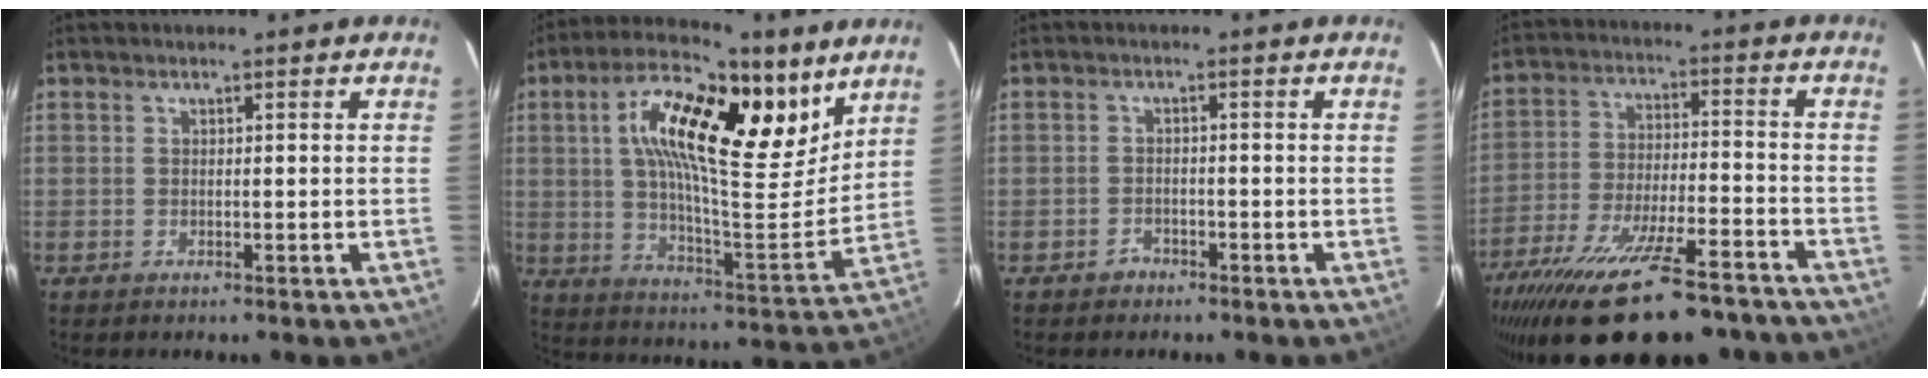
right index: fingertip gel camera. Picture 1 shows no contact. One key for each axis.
{"total": 21.8, "fx": 10.0, "fy": 8.3, "fz": 17.5, "tx": -0.293, "ty": 0.019, "tz": 0.159}
{"total": 1.9, "fx": -1.4, "fy": 1.3, "fz": 0.2, "tx": -0.005, "ty": 0.006, "tz": -0.022}
{"total": 27.2, "fx": -21.3, "fy": 7.5, "fz": 15.1, "tx": -0.286, "ty": -0.055, "tz": -0.316}